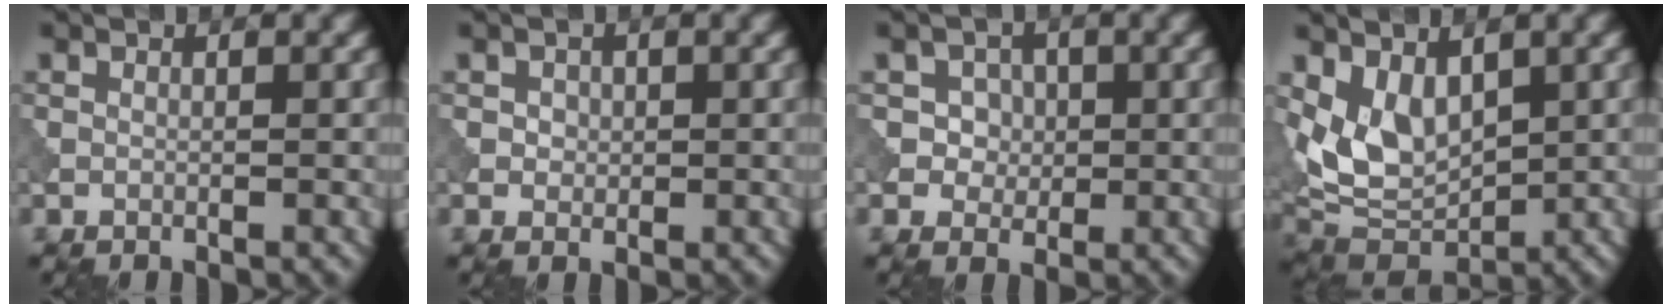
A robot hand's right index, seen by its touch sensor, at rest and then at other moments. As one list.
[{"total": 1.3, "force": [0.2, 1.1, 0.5], "torque": [-0.005, -0.001, 0.004]}, {"total": 3.2, "force": [0.7, 2.9, 1.2], "torque": [-0.012, 0.001, 0.008]}, {"total": 6.3, "force": [1.5, 4.1, 4.5], "torque": [-0.083, -0.016, 0.031]}]